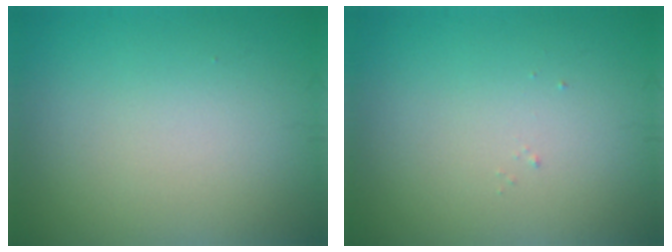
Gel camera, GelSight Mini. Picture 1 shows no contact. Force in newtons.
{"total": 0.0}